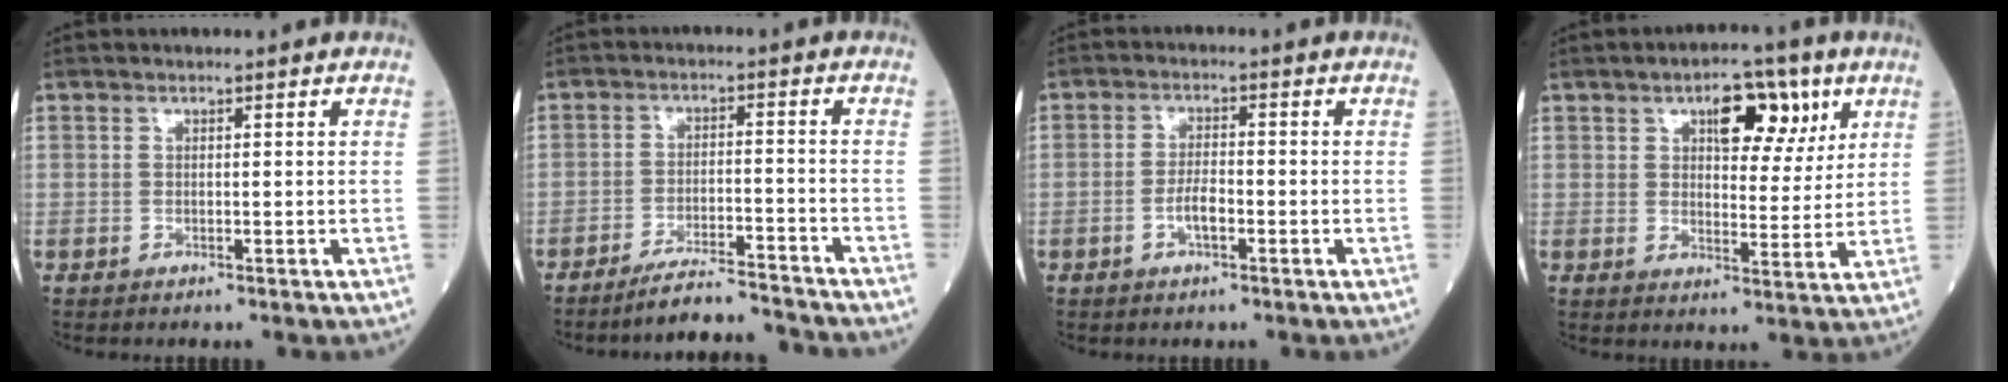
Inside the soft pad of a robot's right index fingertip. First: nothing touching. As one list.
[{"total": 8.7, "force": [-8.4, -0.3, 2.1], "torque": [-0.027, 0.000, -0.141]}, {"total": 3.2, "force": [-1.3, 0.9, 2.8], "torque": [-0.053, 0.003, -0.024]}, {"total": 8.7, "force": [4.2, 3.8, 6.5], "torque": [-0.087, 0.011, 0.061]}]